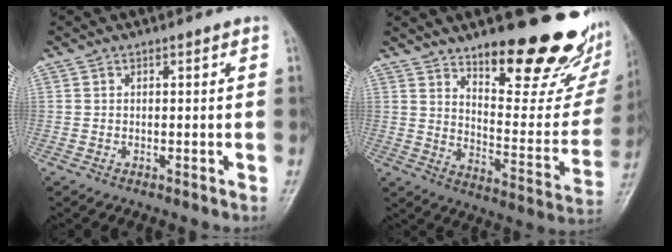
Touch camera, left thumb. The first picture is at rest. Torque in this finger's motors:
{"motor_torque": [0.80, 0.71, 1.41, -1.36, 0.07]}